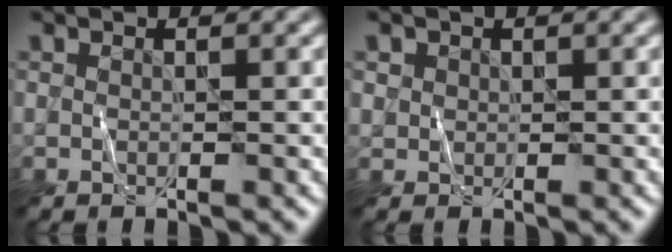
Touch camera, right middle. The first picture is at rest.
{"total": 0.9, "force": [0.3, 0.9, 0.1], "torque": [0.005, -0.002, 0.007]}